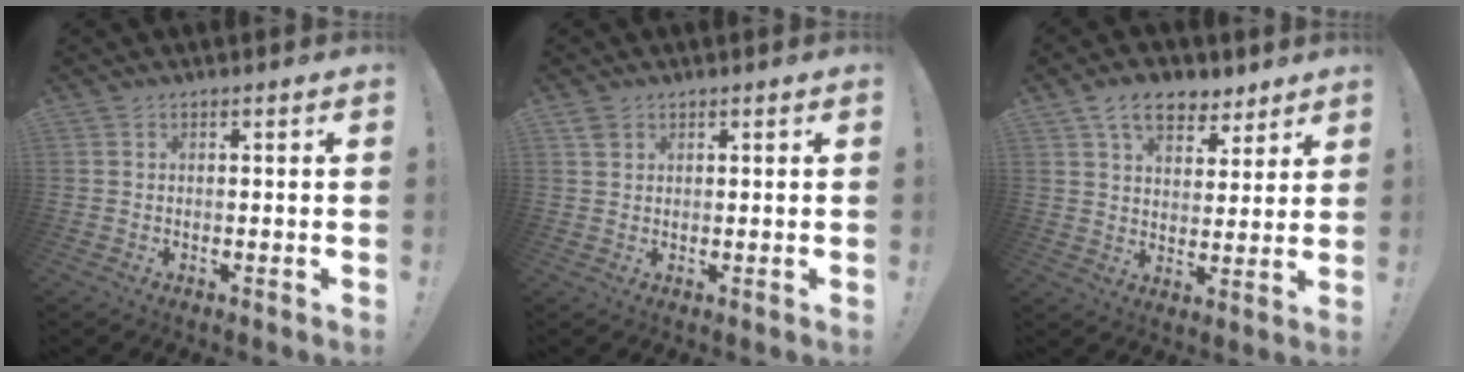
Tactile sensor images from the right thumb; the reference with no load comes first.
{"total": 2.0, "force": [1.4, 1.2, 0.8], "torque": [-0.015, 0.000, 0.027]}
{"total": 11.3, "force": [7.0, 6.8, 5.7], "torque": [-0.090, -0.028, 0.134]}